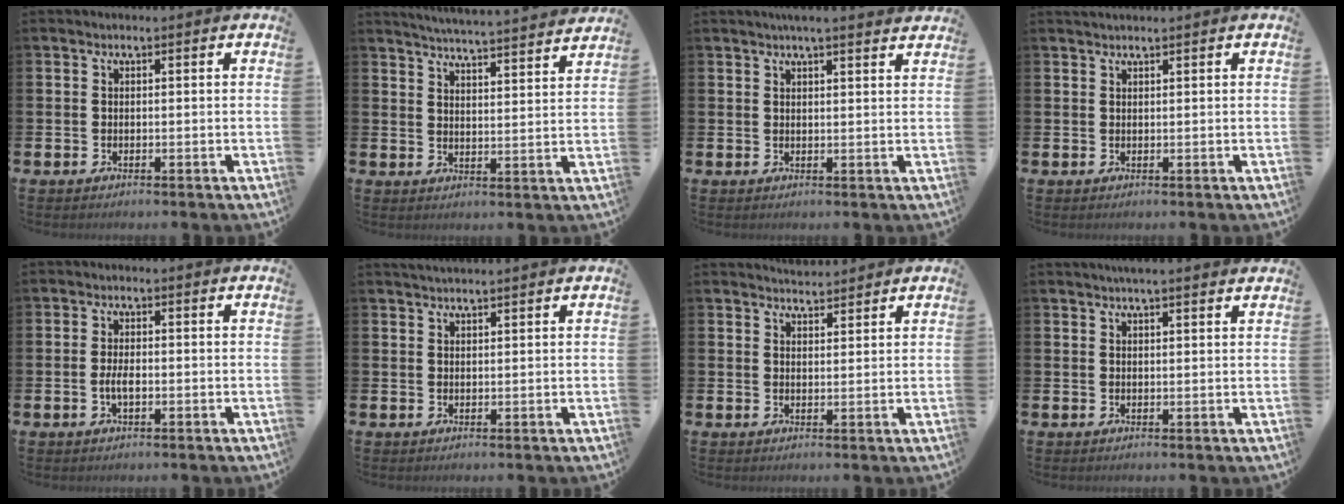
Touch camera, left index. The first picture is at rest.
{"total": 5.3, "force": [5.2, -0.5, 0.5], "torque": [-0.022, -0.041, 0.090]}
{"total": 3.0, "force": [2.9, -0.1, 0.7], "torque": [-0.014, -0.011, 0.051]}
{"total": 0.9, "force": [0.9, -0.1, 0.1], "torque": [0.000, -0.001, 0.016]}
{"total": 2.3, "force": [-0.5, 1.0, 2.0], "torque": [-0.034, 0.000, -0.010]}
{"total": 1.6, "force": [1.6, -0.1, 0.3], "torque": [-0.004, -0.004, 0.029]}
{"total": 3.6, "force": [3.6, 0.4, -0.2], "torque": [0.009, -0.022, 0.063]}
{"total": 2.3, "force": [2.2, 0.1, 0.7], "torque": [-0.005, -0.007, 0.037]}